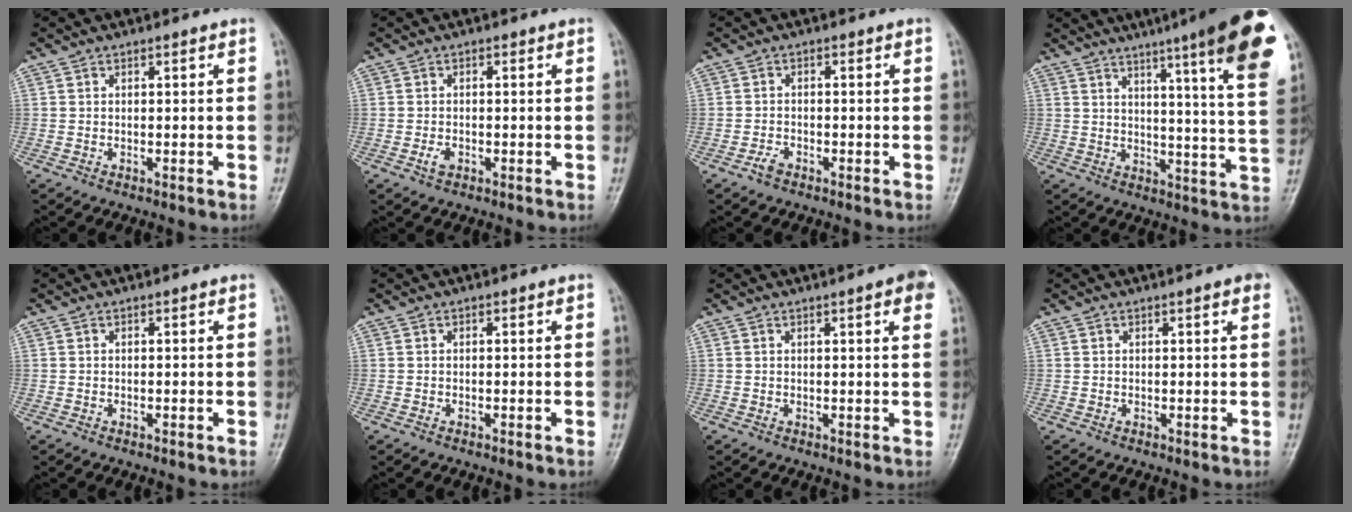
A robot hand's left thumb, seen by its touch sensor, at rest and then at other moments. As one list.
[{"total": 1.8, "force": [-0.7, 1.2, 1.2], "torque": [-0.019, 0.000, -0.015]}, {"total": 1.9, "force": [-1.3, 1.0, 0.9], "torque": [-0.017, 0.005, -0.026]}, {"total": 21.8, "force": [13.1, 1.9, 17.2], "torque": [-0.214, -0.053, 0.159]}, {"total": 0.0}, {"total": 0.0}, {"total": 4.5, "force": [2.2, 0.7, 3.9], "torque": [-0.039, -0.001, 0.020]}, {"total": 1.9, "force": [1.0, 0.2, 1.6], "torque": [-0.024, -0.001, 0.011]}]